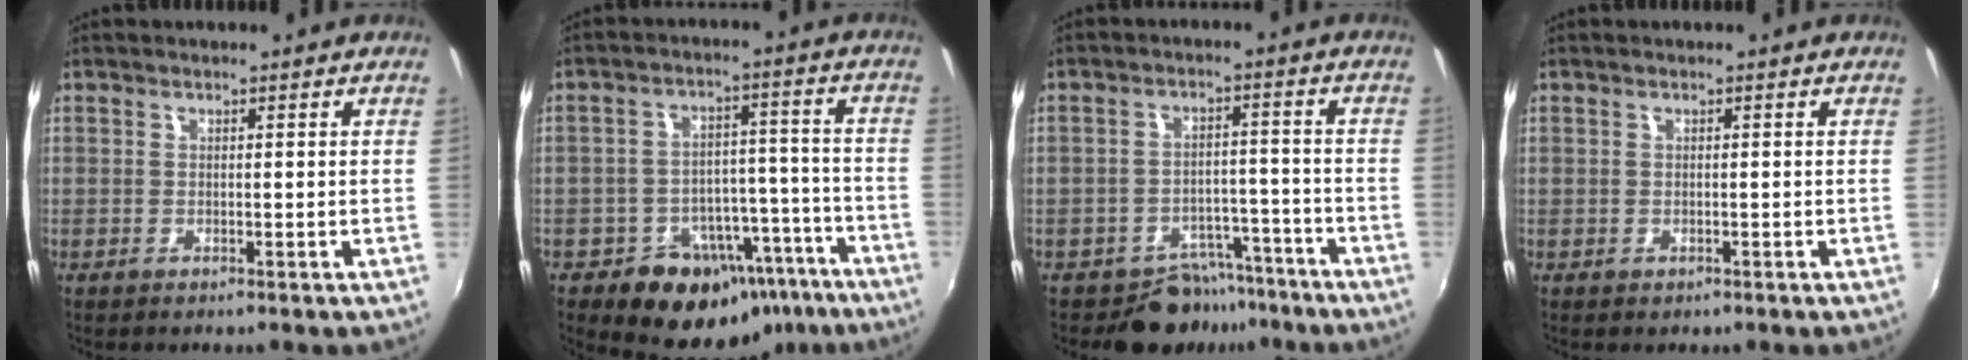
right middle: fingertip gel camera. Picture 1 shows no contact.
{"total": 16.1, "force": [-10.6, 10.7, 5.5], "torque": [-0.097, 0.044, -0.122]}
{"total": 7.2, "force": [-5.9, 4.2, 0.7], "torque": [-0.009, 0.028, -0.076]}
{"total": 0.7, "force": [-0.3, 0.7, 0.0], "torque": [0.002, -0.003, -0.004]}